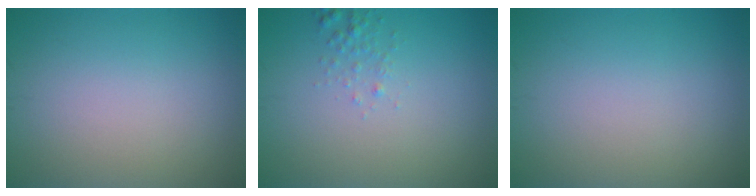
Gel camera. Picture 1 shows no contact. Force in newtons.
{"total": 0.9, "press": 0.9, "slide": 0.1}
{"total": 0.0}